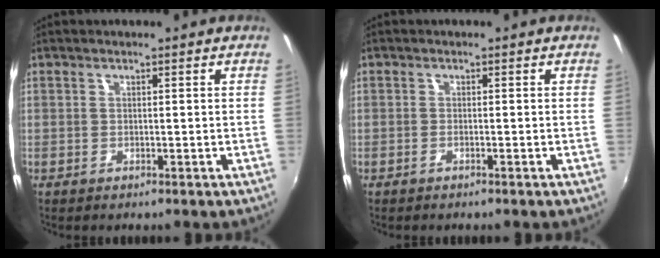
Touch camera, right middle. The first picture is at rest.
{"total": 0.8, "force": [-0.6, -0.3, 0.5], "torque": [-0.007, 0.000, -0.013]}